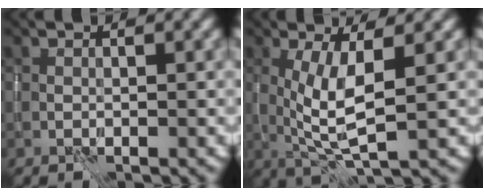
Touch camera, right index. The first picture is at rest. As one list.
[{"total": 5.0, "force": [0.5, 1.3, 4.8], "torque": [-0.099, -0.009, 0.013]}]